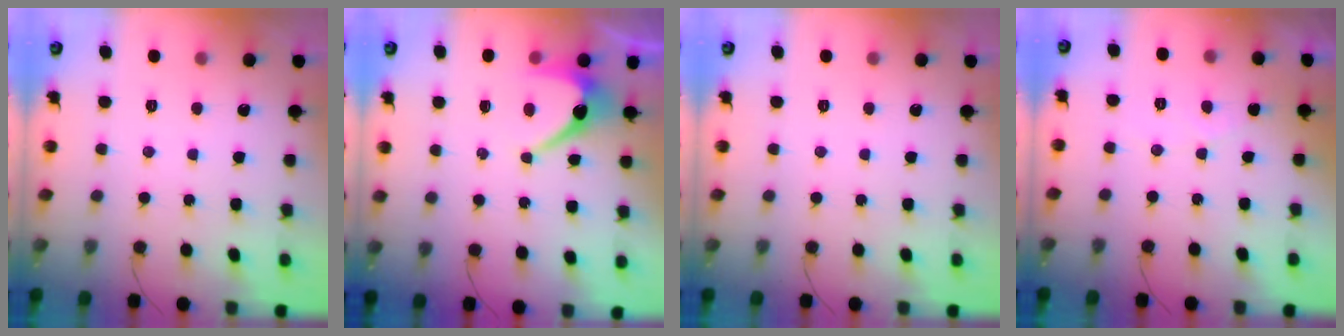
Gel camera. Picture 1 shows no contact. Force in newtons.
{"total": 6.9, "press": 6.9, "slide": 0.8}
{"total": 0.0}
{"total": 2.2, "press": 2.2, "slide": 0.1}